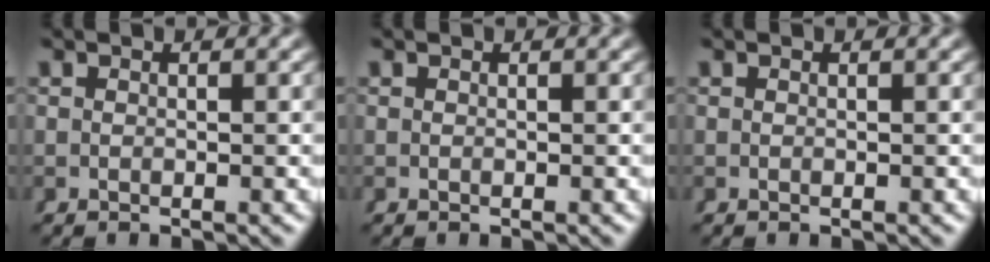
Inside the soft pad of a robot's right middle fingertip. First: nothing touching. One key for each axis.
{"total": 1.6, "fx": -0.3, "fy": -1.5, "fz": -0.4, "tx": 0.019, "ty": -0.010, "tz": 0.006}
{"total": 0.0}